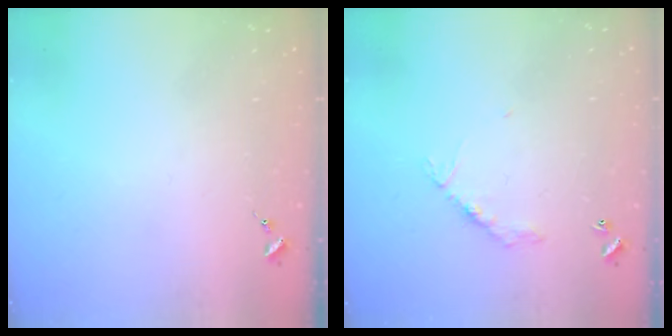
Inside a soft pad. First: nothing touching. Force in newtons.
{"total": 6.4, "press": 6.4, "slide": 0.4}